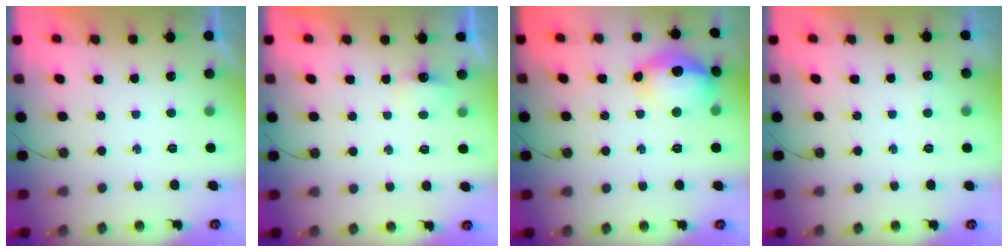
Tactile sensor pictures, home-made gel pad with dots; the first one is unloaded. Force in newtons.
{"total": 2.9, "press": 2.9, "slide": 0.3}
{"total": 15.8, "press": 15.7, "slide": 1.3}
{"total": 2.9, "press": 2.8, "slide": 0.7}